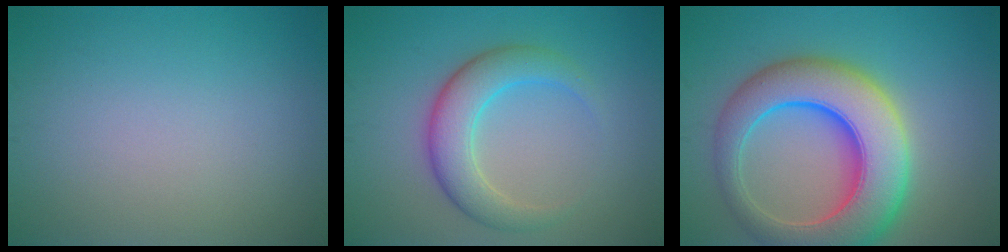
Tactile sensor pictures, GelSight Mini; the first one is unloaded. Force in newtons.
{"total": 4.8, "press": 4.8, "slide": 0.3}
{"total": 11.0, "press": 11.0, "slide": 0.3}